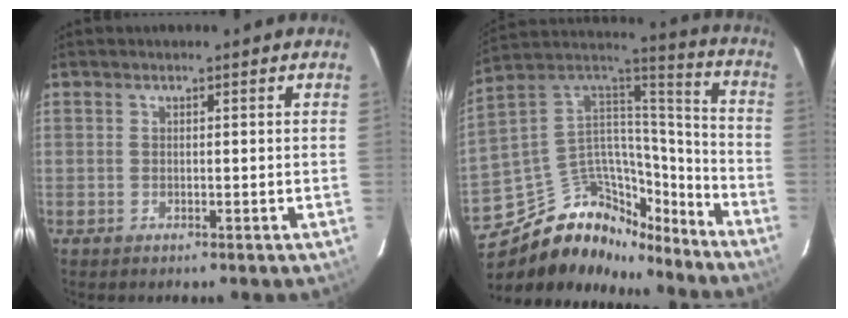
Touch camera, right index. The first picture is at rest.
{"total": 22.9, "force": [-16.7, 12.6, 9.3], "torque": [-0.199, 0.066, -0.255]}